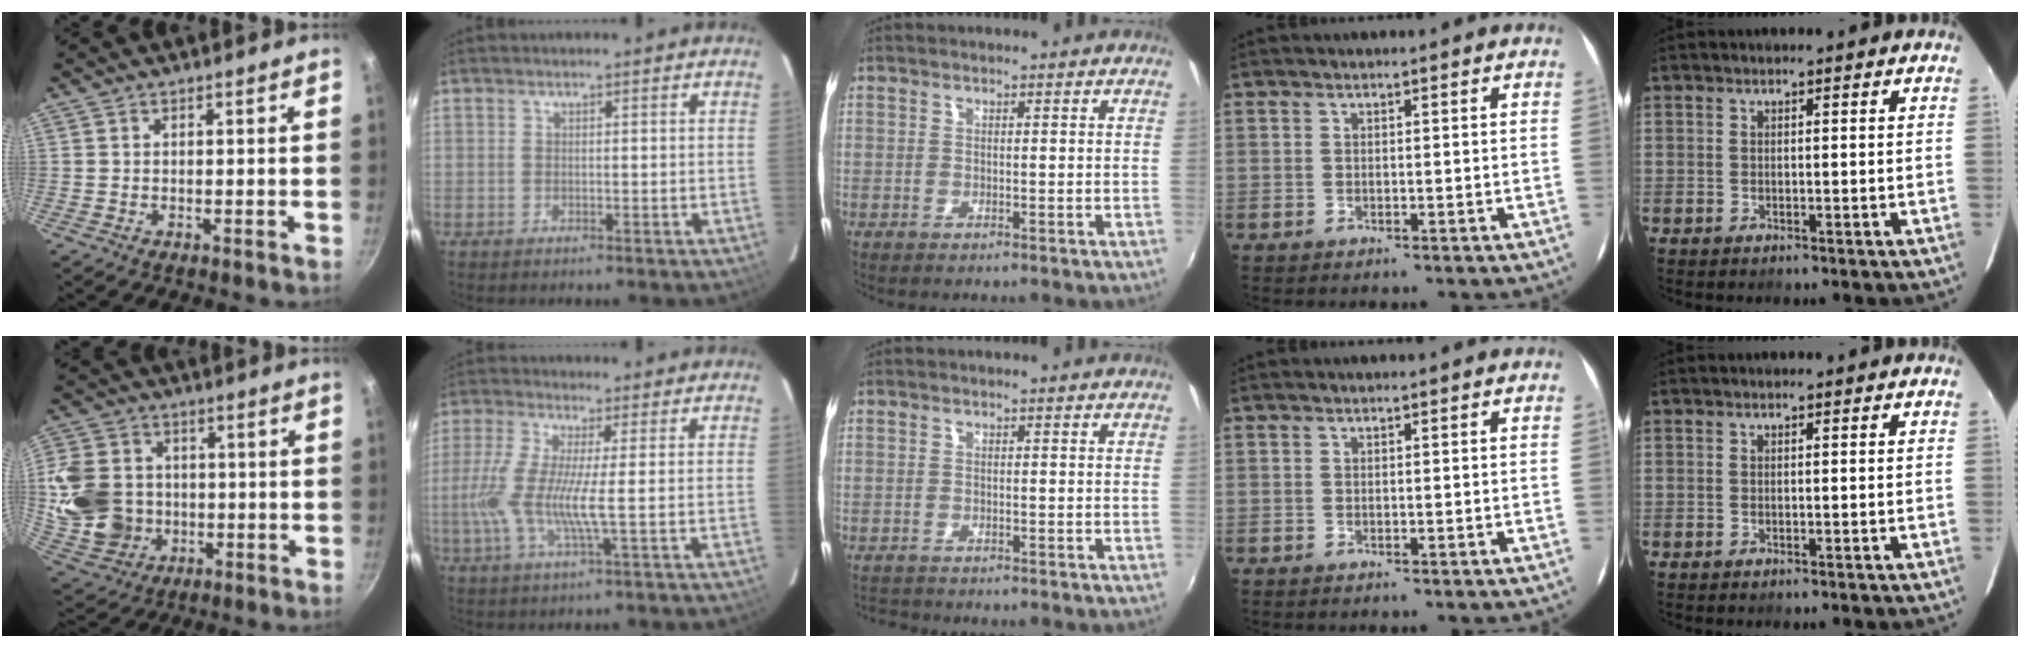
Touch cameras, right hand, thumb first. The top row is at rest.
{"thumb": {"total": 15.1, "force": [-0.7, 12.8, 8.0], "torque": [-0.143, 0.012, -0.003]}, "index": {"total": 9.1, "force": [-1.0, 0.1, 9.0], "torque": [-0.193, -0.009, -0.021]}, "middle": {"total": 1.9, "force": [-1.8, 0.4, 0.1], "torque": [-0.007, -0.007, -0.033]}}